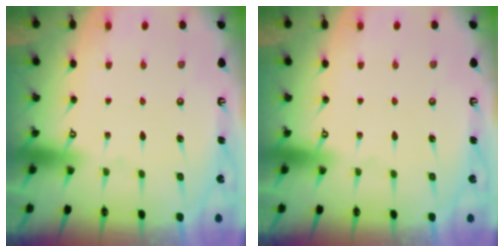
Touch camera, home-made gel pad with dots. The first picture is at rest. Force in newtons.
{"total": 0.0}